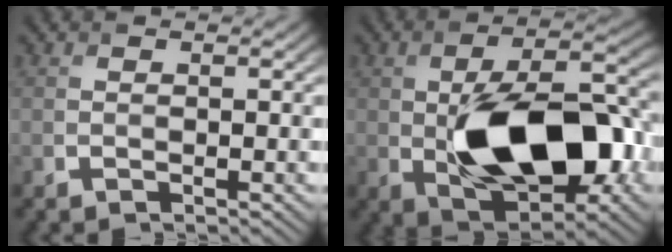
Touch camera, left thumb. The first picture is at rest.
{"total": 14.9, "force": [-1.8, 7.9, 12.5], "torque": [-0.201, -0.010, -0.024]}